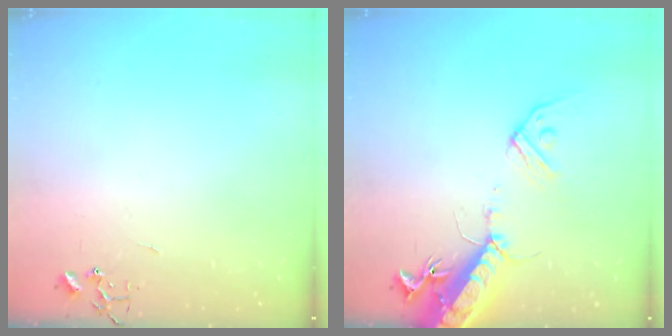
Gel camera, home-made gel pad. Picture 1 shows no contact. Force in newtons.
{"total": 16.9, "press": 16.5, "slide": 3.8}